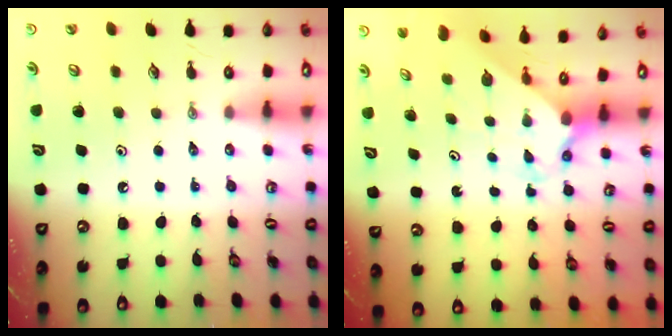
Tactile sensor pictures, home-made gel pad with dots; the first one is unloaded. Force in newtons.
{"total": 2.4, "press": 2.3, "slide": 0.2}